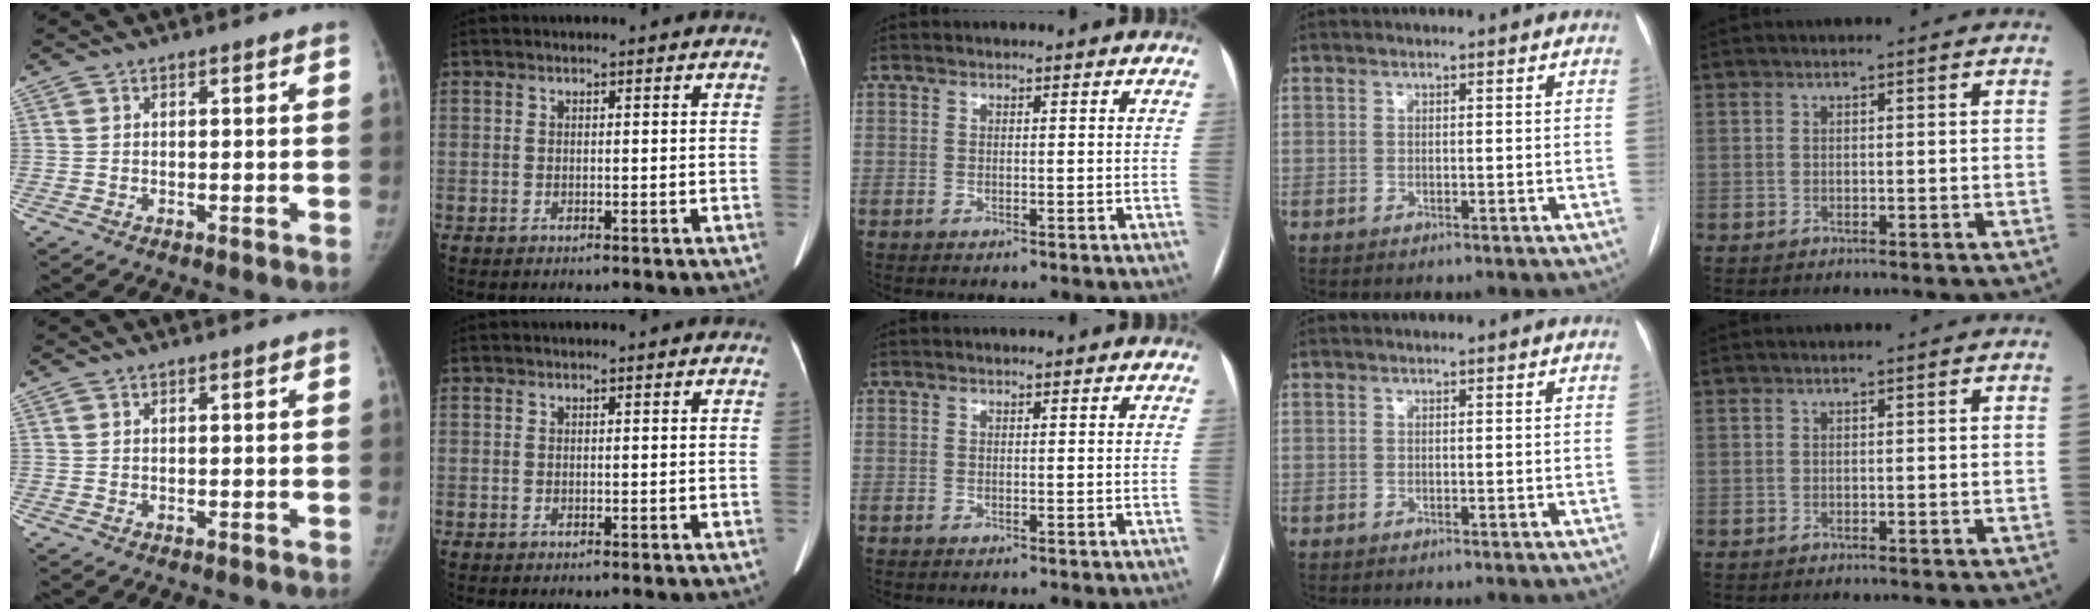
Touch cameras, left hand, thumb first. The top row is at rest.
{}